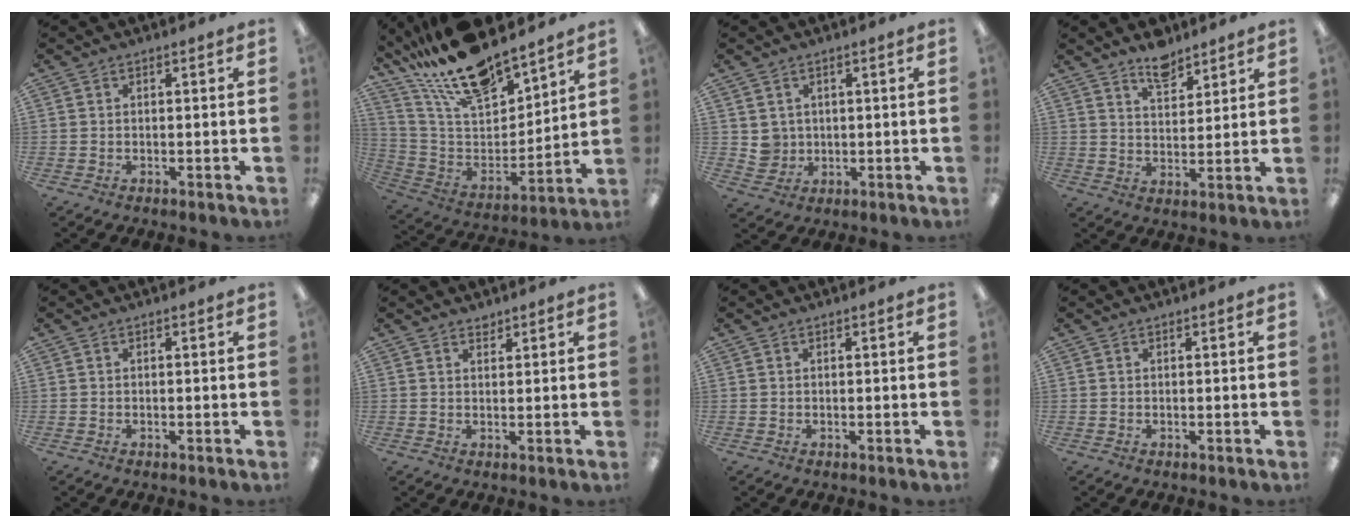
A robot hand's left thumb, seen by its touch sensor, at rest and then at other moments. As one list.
[{"total": 19.9, "force": [17.3, 5.4, 8.3], "torque": [-0.178, -0.113, 0.307]}, {"total": 3.9, "force": [1.8, 3.4, 0.0], "torque": [-0.005, -0.002, 0.035]}, {"total": 7.0, "force": [5.8, 3.0, 2.6], "torque": [-0.026, -0.040, 0.101]}, {"total": 0.0}, {"total": 1.5, "force": [1.5, 0.5, 0.0], "torque": [0.006, -0.007, 0.027]}, {"total": 0.0}, {"total": 0.0}]